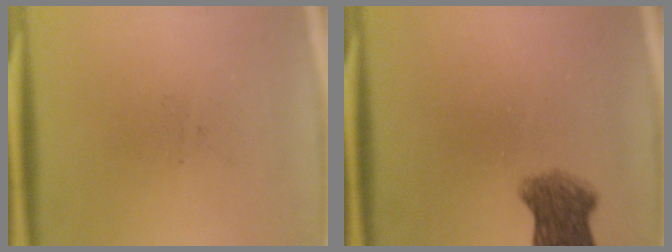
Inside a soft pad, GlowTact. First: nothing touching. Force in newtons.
{"total": 5.8}